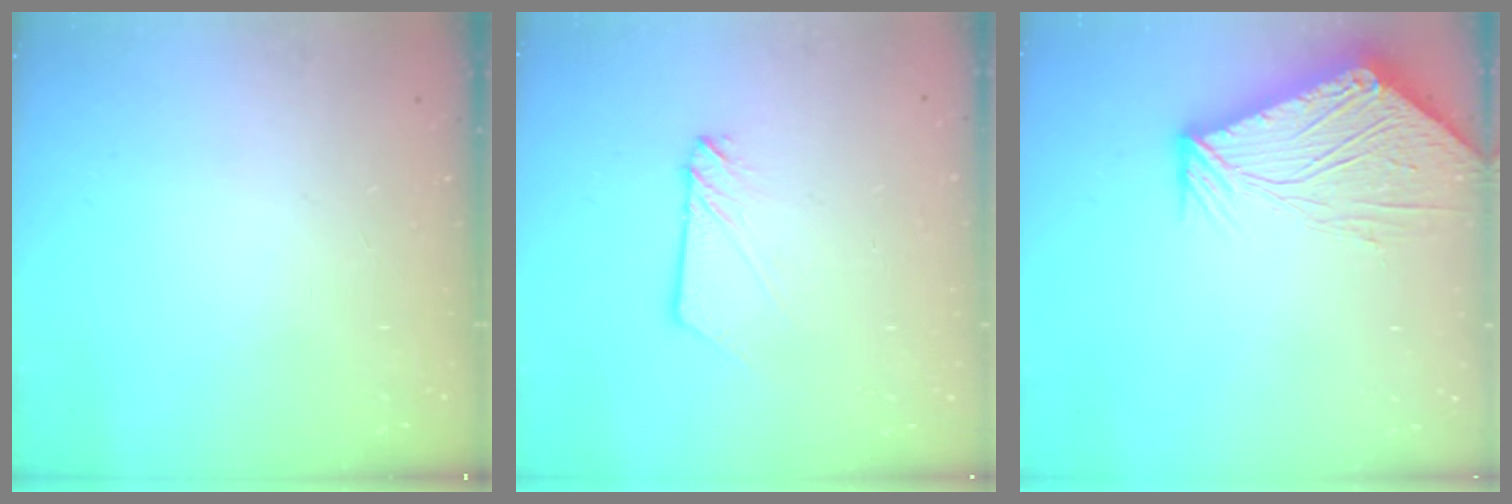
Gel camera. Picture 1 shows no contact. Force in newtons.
{"total": 3.2, "press": 3.2, "slide": 0.4}
{"total": 13.3, "press": 13.2, "slide": 1.4}